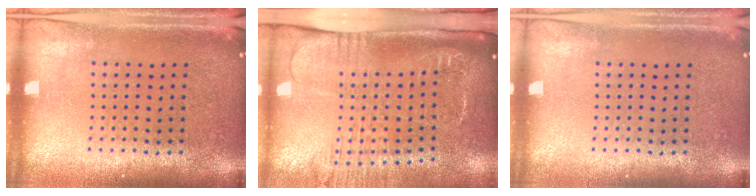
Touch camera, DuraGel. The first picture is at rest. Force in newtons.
{"total": 2.6, "press": 2.0, "slide": 1.7}
{"total": 0.0}